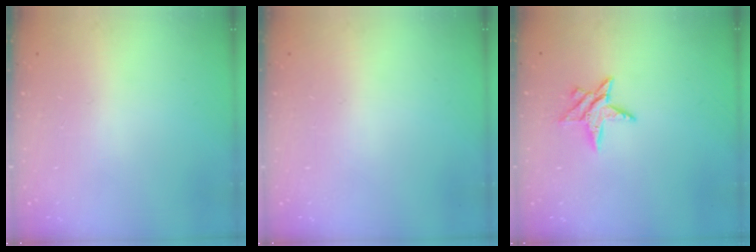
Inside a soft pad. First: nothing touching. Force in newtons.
{"total": 0.0}
{"total": 6.7, "press": 6.7, "slide": 0.2}